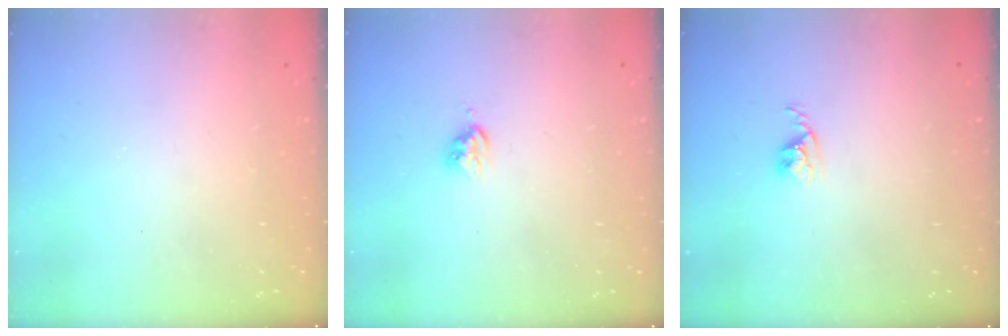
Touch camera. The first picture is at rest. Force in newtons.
{"total": 3.6, "press": 3.6, "slide": 0.5}
{"total": 2.7, "press": 2.7, "slide": 0.4}